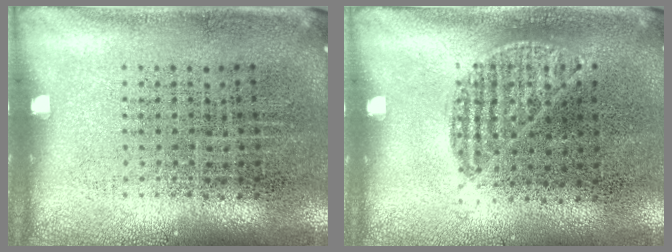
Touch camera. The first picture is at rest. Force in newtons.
{"total": 1.0, "press": 0.7, "slide": 0.7}